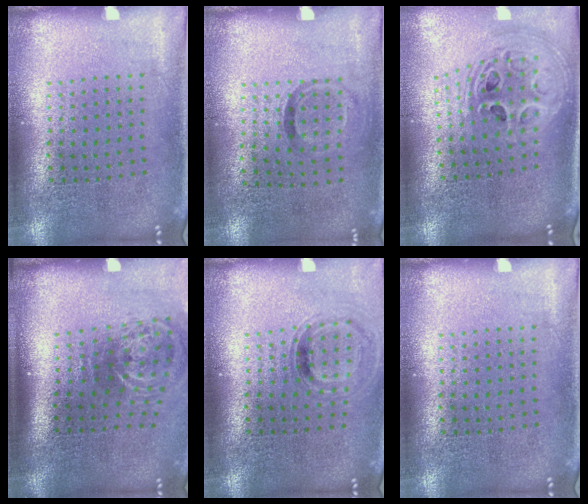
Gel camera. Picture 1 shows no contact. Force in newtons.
{"total": 1.0, "press": 0.6, "slide": 0.8}
{"total": 2.5, "press": 1.9, "slide": 1.6}
{"total": 2.2, "press": 1.3, "slide": 1.8}
{"total": 0.8, "press": 0.8, "slide": 0.1}
{"total": 0.0}